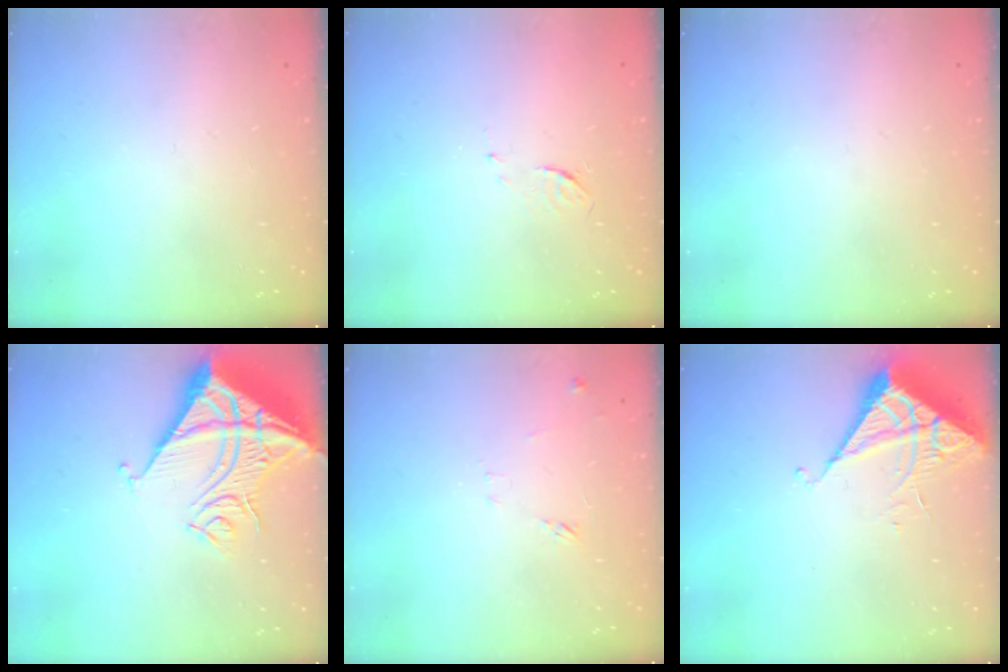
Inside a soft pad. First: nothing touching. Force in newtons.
{"total": 3.9, "press": 3.9, "slide": 0.4}
{"total": 0.0}
{"total": 18.3, "press": 18.1, "slide": 2.4}
{"total": 9.4, "press": 9.4, "slide": 0.6}
{"total": 6.3, "press": 6.3, "slide": 0.2}